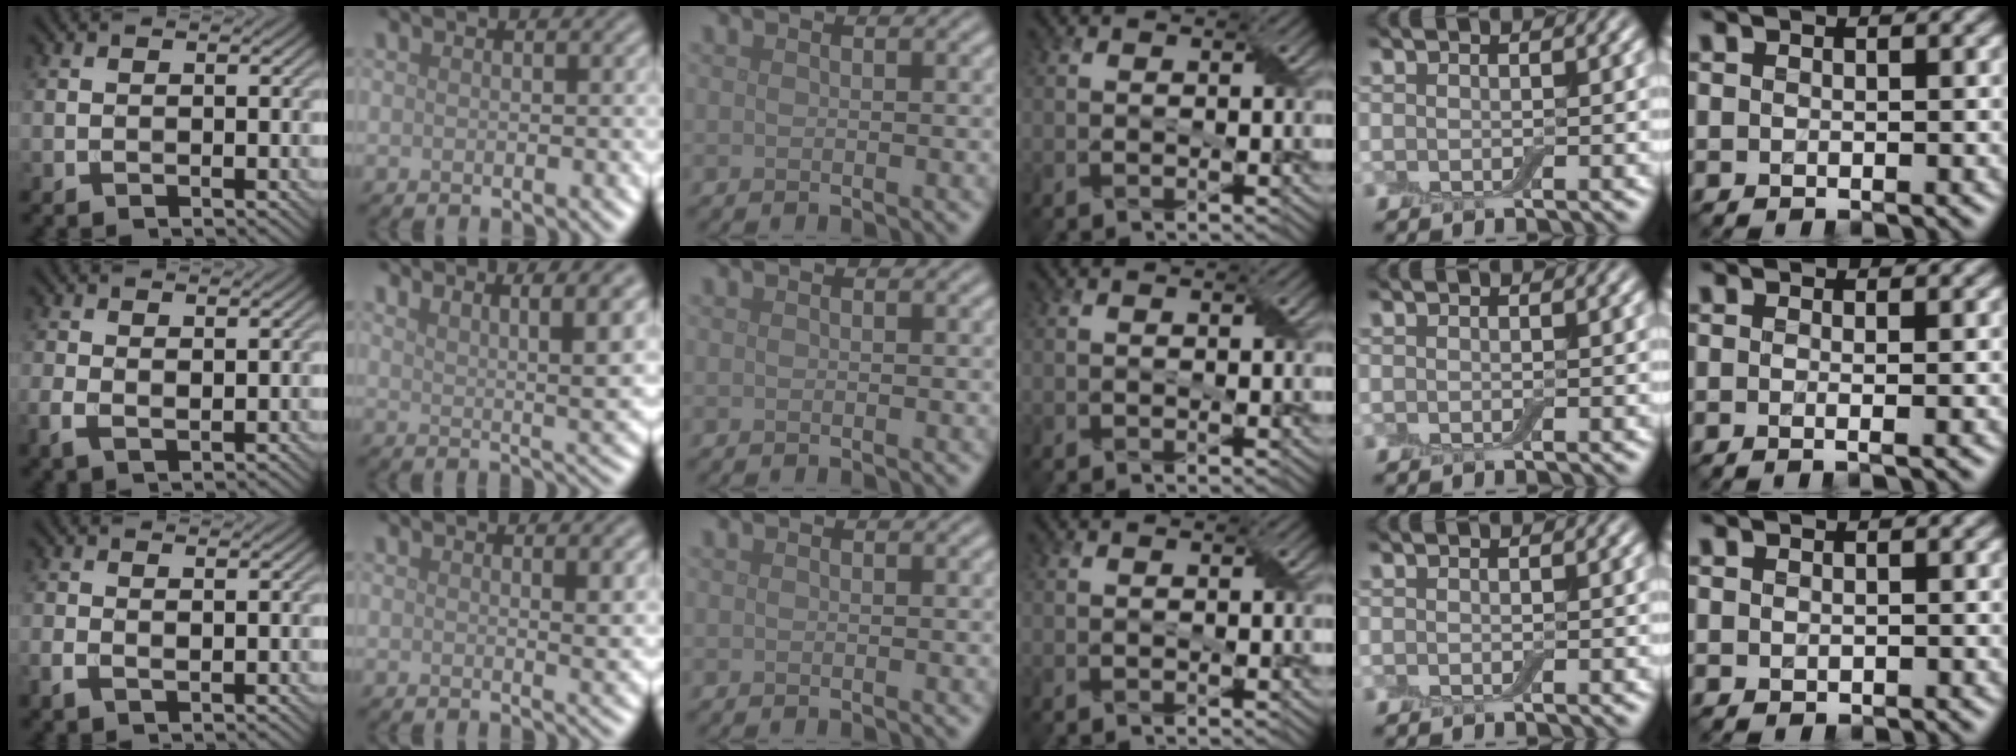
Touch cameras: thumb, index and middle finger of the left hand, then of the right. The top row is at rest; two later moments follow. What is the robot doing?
{"motion": "peel", "object": "bubble wrap"}